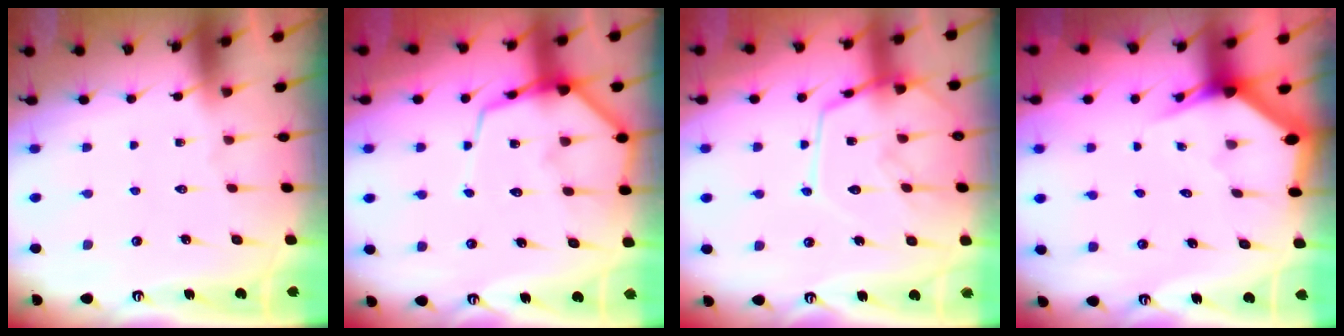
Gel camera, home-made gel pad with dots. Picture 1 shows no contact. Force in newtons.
{"total": 11.1, "press": 11.1, "slide": 1.2}
{"total": 14.3, "press": 14.3, "slide": 1.3}
{"total": 3.0, "press": 3.0, "slide": 0.1}